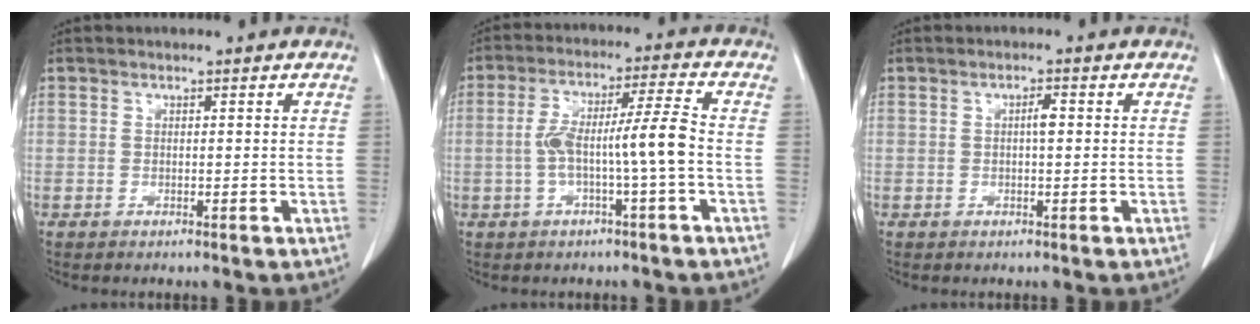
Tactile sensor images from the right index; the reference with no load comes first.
{"total": 8.6, "force": [-1.6, -0.3, 8.5], "torque": [-0.160, 0.022, -0.027]}
{"total": 1.7, "force": [0.2, 0.3, 1.6], "torque": [-0.028, 0.004, 0.002]}